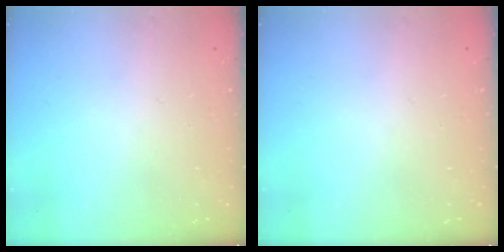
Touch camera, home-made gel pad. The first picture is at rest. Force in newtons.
{"total": 0.0}